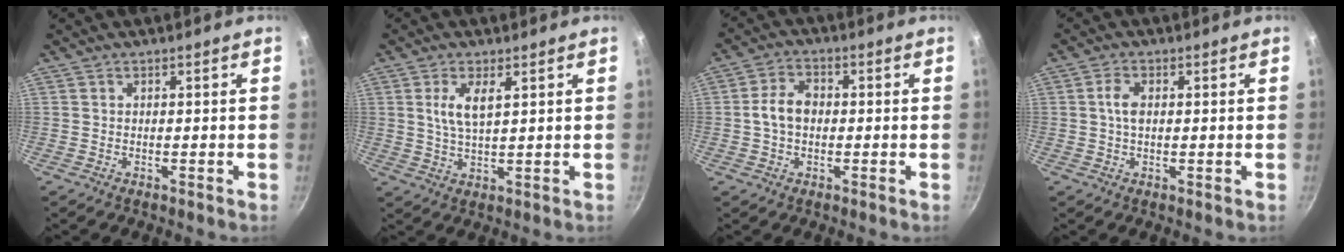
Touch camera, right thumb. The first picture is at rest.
{"total": 5.4, "force": [1.8, 2.0, 4.7], "torque": [-0.093, -0.009, 0.041]}
{"total": 6.1, "force": [-0.2, 4.3, 4.3], "torque": [-0.074, 0.018, -0.009]}
{"total": 3.1, "force": [0.4, 1.6, 2.7], "torque": [-0.056, 0.001, 0.004]}